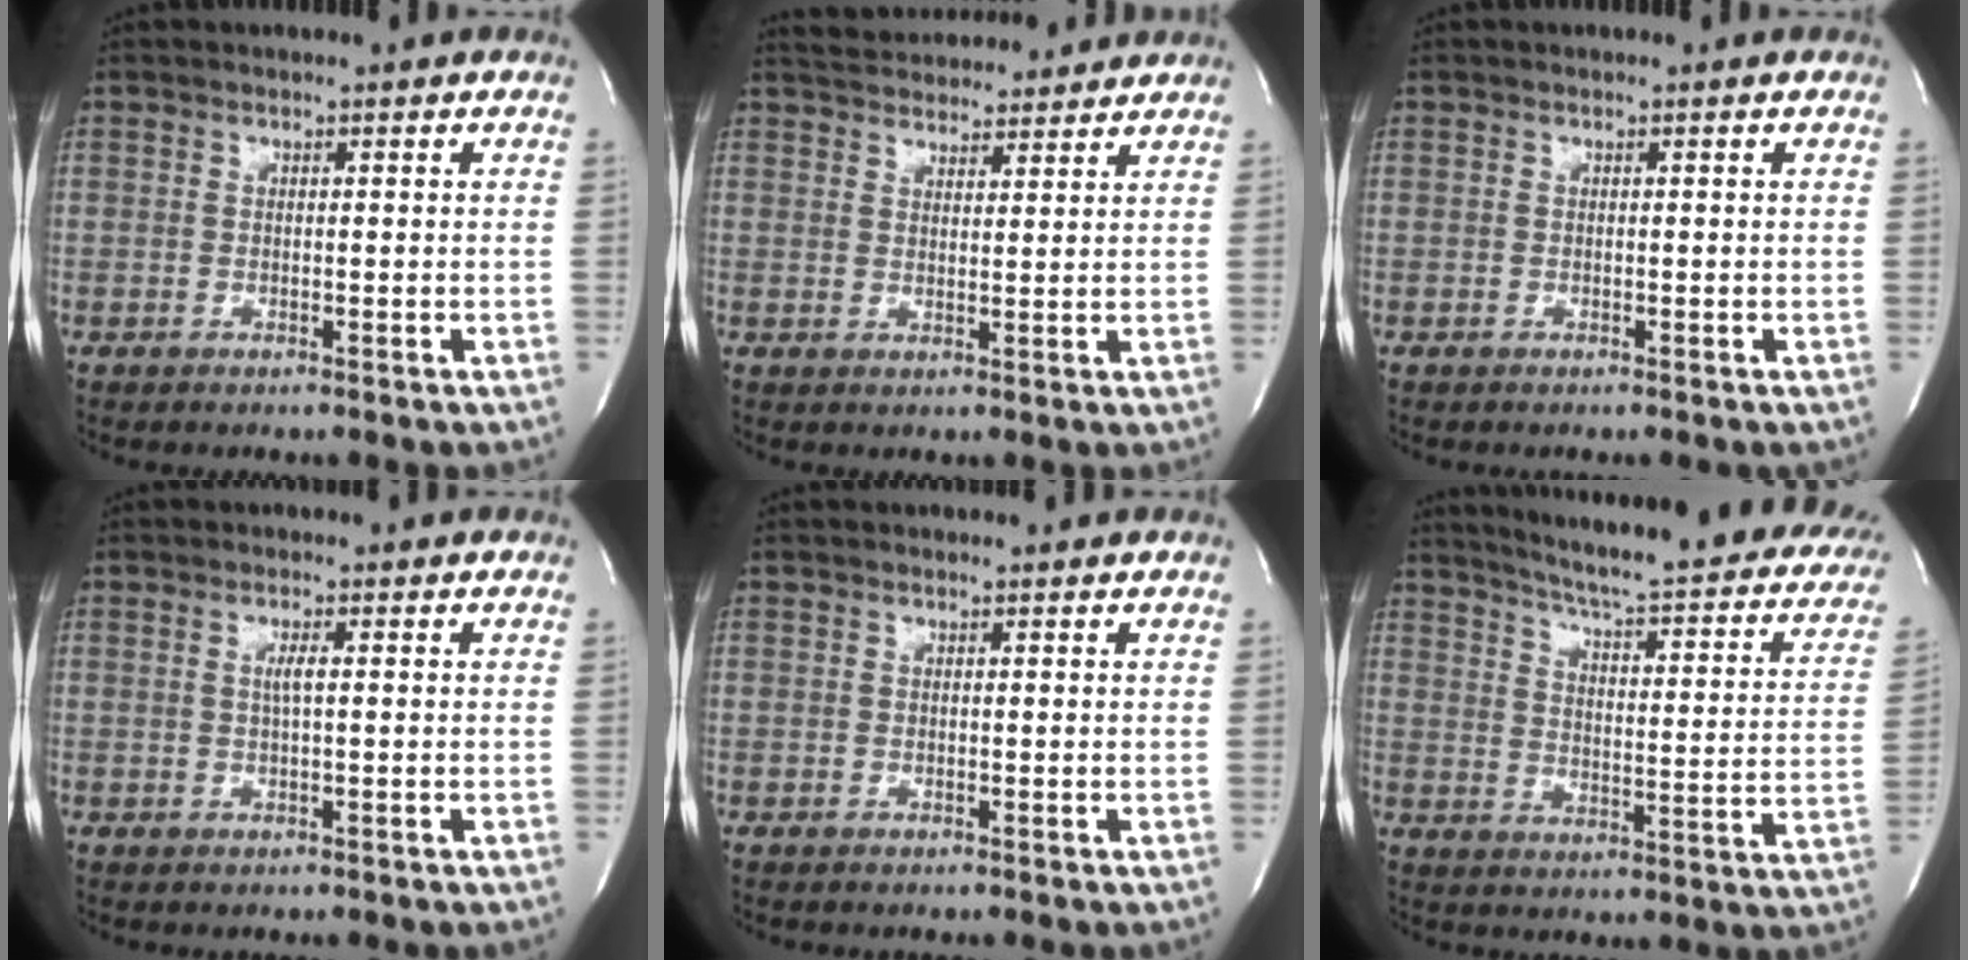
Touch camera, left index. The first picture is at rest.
{"total": 11.4, "force": [10.7, 2.3, 3.0], "torque": [-0.046, 0.024, 0.154]}
{"total": 0.0}
{"total": 1.5, "force": [0.3, -0.1, 1.5], "torque": [-0.031, 0.001, 0.004]}
{"total": 0.6, "force": [0.6, 0.0, 0.1], "torque": [-0.008, 0.003, 0.010]}
{"total": 27.1, "force": [22.3, 4.2, 14.8], "torque": [-0.205, -0.045, 0.266]}